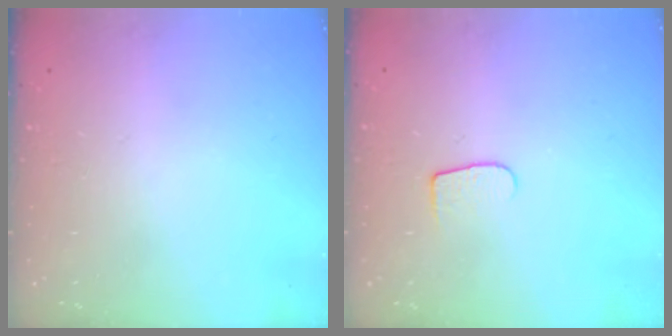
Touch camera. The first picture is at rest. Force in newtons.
{"total": 5.8, "press": 5.8, "slide": 0.7}